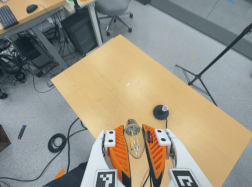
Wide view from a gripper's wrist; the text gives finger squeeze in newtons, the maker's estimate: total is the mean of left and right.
{"total": 21.4, "left": 24.3, "right": 18.5}